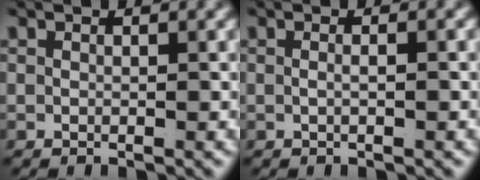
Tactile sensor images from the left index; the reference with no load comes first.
{"total": 1.0, "force": [-0.4, -0.4, 0.8], "torque": [-0.018, -0.003, -0.004]}